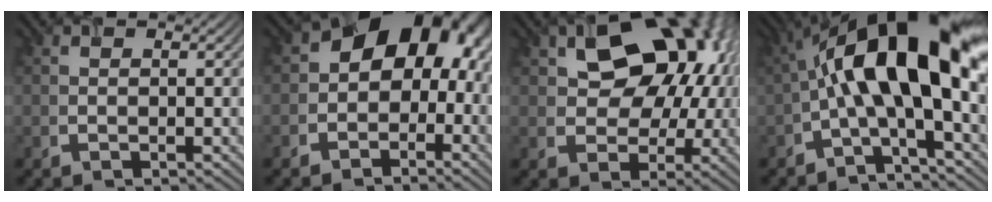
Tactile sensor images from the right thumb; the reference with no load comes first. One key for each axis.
{"total": 11.1, "fx": 0.5, "fy": 8.0, "fz": 7.6, "tx": -0.094, "ty": 0.005, "tz": -0.006}
{"total": 15.0, "fx": 4.5, "fy": 10.4, "fz": 9.7, "tx": -0.131, "ty": 0.037, "tz": 0.061}
{"total": 15.7, "fx": 1.7, "fy": 5.1, "fz": 14.8, "tx": -0.226, "ty": 0.032, "tz": 0.011}